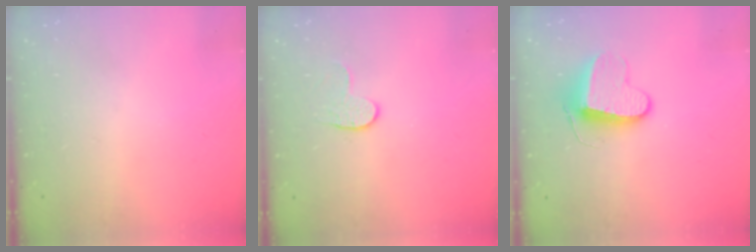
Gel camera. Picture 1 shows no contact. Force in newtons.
{"total": 4.1, "press": 4.1, "slide": 0.4}
{"total": 10.0, "press": 10.0, "slide": 0.6}